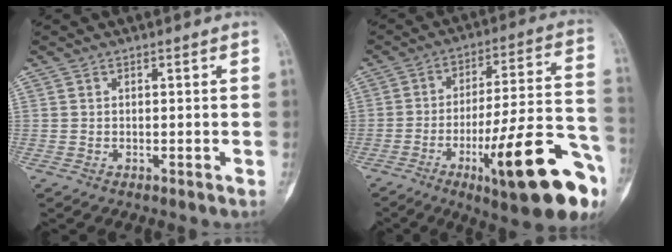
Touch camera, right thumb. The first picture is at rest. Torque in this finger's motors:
{"motor_torque": [0.58, 0.70, 1.38, -1.38, 0.21]}